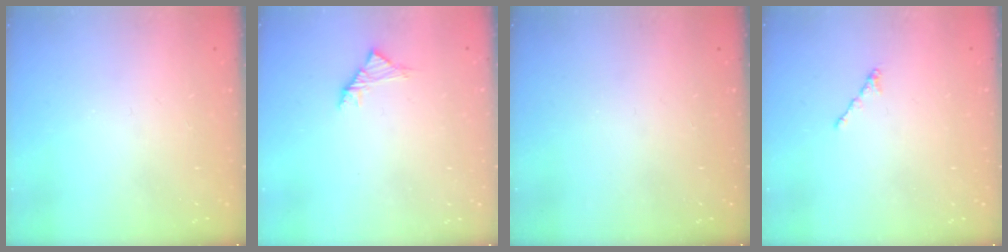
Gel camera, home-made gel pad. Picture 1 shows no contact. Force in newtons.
{"total": 2.8, "press": 2.6, "slide": 0.8}
{"total": 0.0}
{"total": 0.5, "press": 0.4, "slide": 0.3}